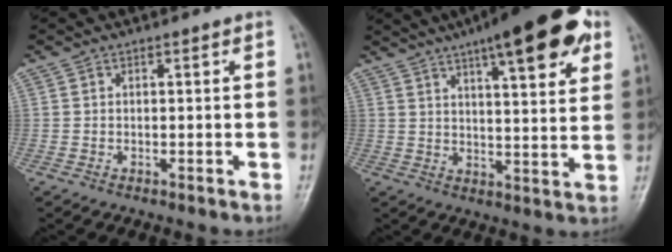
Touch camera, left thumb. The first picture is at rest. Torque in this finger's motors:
{"motor_torque": [2.63, 1.60, 1.59, -1.18, 0.14]}